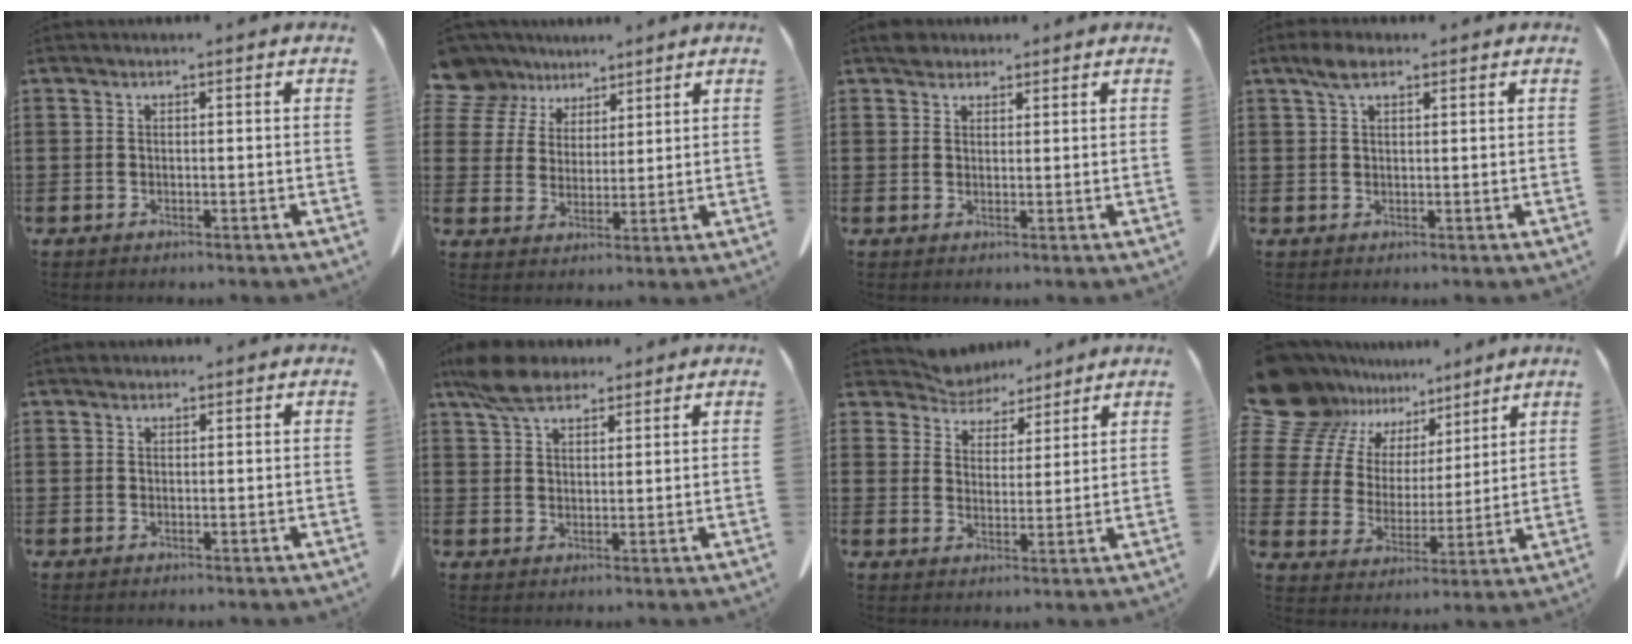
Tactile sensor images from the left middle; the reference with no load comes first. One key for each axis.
{"total": 7.9, "fx": 6.3, "fy": 4.5, "fz": 1.4, "tx": -0.070, "ty": -0.019, "tz": 0.122}
{"total": 2.5, "fx": 2.2, "fy": 1.2, "fz": 0.5, "tx": -0.007, "ty": 0.000, "tz": 0.041}
{"total": 3.3, "fx": 1.9, "fy": 1.4, "fz": 2.3, "tx": -0.051, "ty": 0.006, "tz": 0.034}
{"total": 0.9, "fx": 0.8, "fy": 0.5, "fz": 0.1, "tx": 0.004, "ty": -0.003, "tz": 0.015}
{"total": 6.7, "fx": 5.1, "fy": 2.8, "fz": 3.2, "tx": -0.079, "ty": -0.001, "tz": 0.098}
{"total": 5.3, "fx": 4.9, "fy": 2.1, "fz": 0.2, "tx": -0.033, "ty": -0.026, "tz": 0.087}
{"total": 11.5, "fx": 9.3, "fy": 6.3, "fz": 2.2, "tx": -0.105, "ty": -0.056, "tz": 0.178}